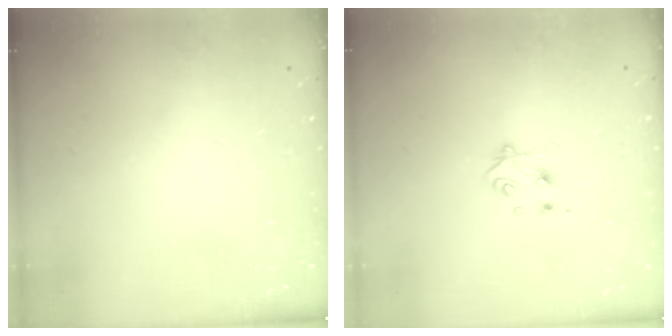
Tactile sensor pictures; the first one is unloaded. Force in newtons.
{"total": 4.1, "press": 4.1, "slide": 0.5}